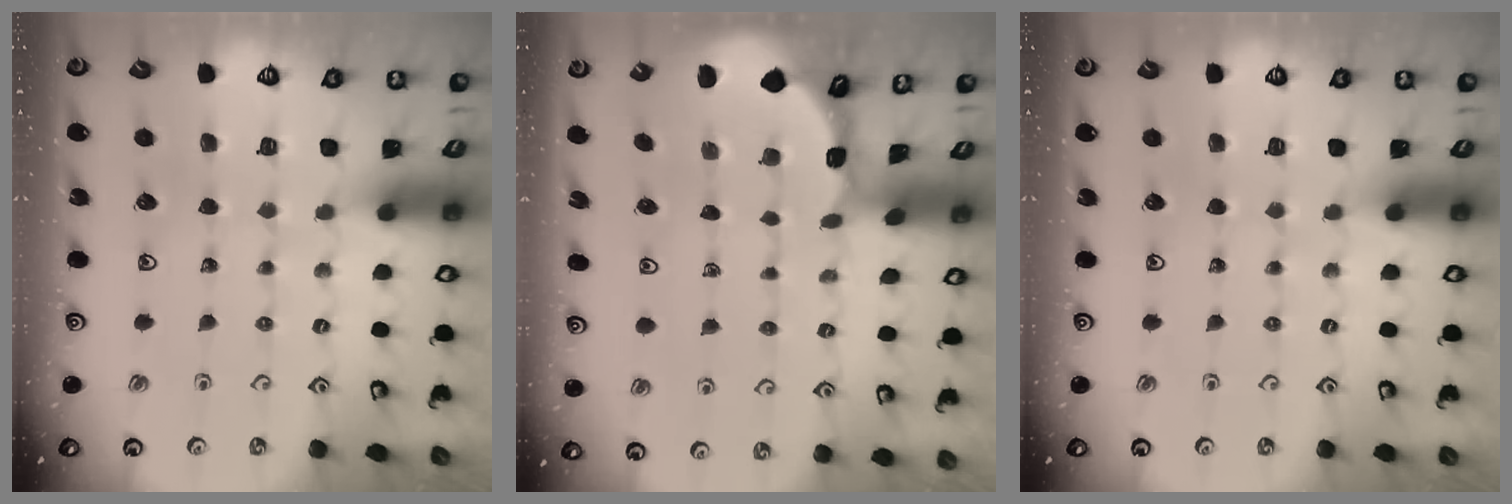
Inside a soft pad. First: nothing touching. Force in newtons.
{"total": 1.2, "press": 1.2, "slide": 0.2}
{"total": 0.0}